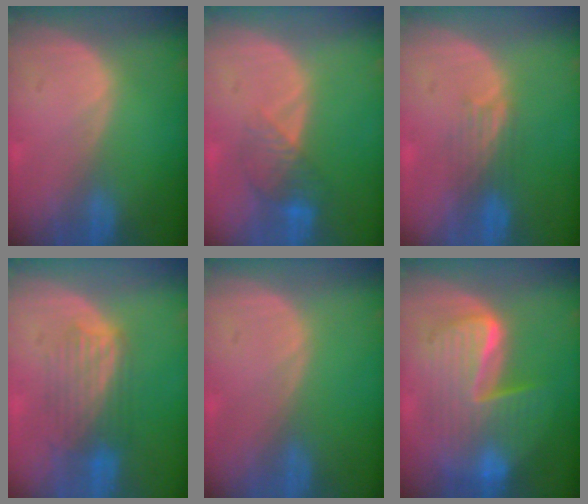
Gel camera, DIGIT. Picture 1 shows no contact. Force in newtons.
{"total": 4.1, "press": 3.9, "slide": 1.5}
{"total": 3.8, "press": 3.1, "slide": 2.1}
{"total": 5.6, "press": 5.6, "slide": 0.4}
{"total": 0.0}
{"total": 10.5, "press": 10.4, "slide": 0.9}